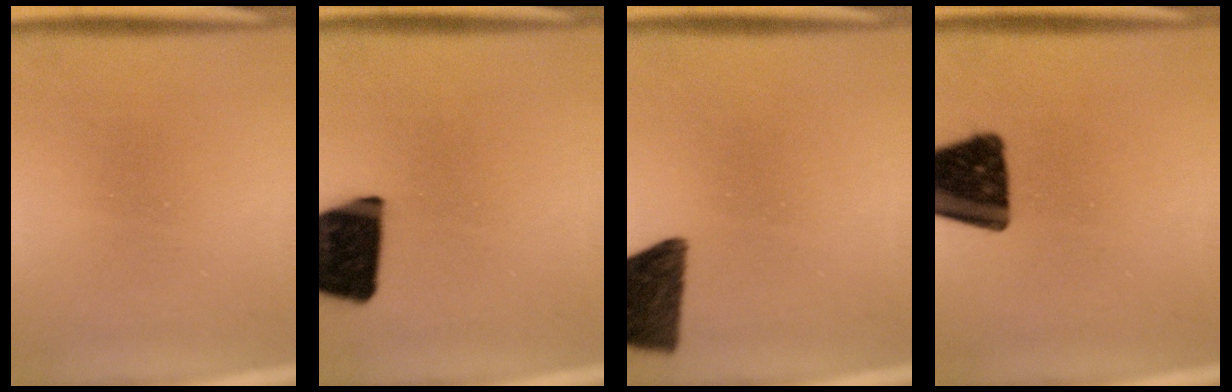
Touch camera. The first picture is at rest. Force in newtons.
{"total": 19.8}
{"total": 12.9}
{"total": 17.7}